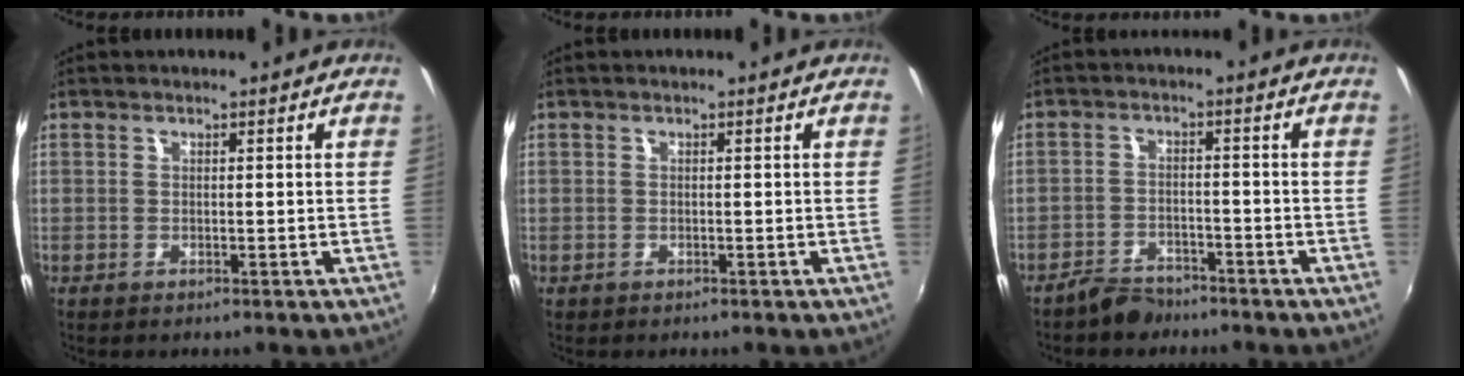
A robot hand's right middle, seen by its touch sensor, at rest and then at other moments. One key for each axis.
{"total": 0.0}
{"total": 4.7, "fx": -4.2, "fy": 2.0, "fz": 1.0, "tx": -0.037, "ty": 0.007, "tz": -0.068}